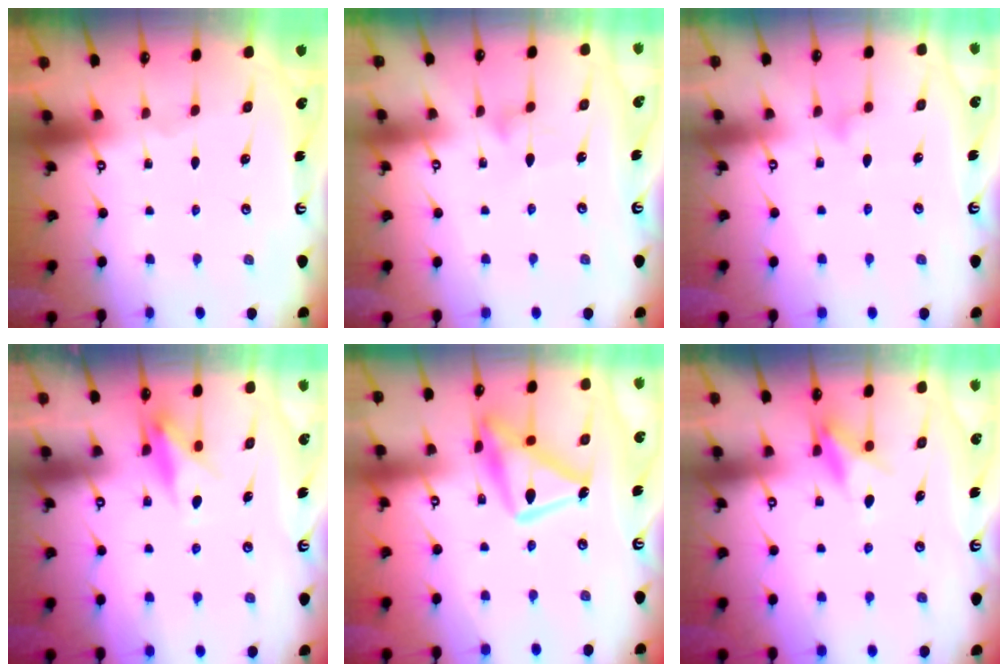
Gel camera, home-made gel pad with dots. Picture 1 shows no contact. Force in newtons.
{"total": 5.4, "press": 5.4, "slide": 0.4}
{"total": 6.9, "press": 6.9, "slide": 0.4}
{"total": 10.0, "press": 10.0, "slide": 0.7}
{"total": 16.5, "press": 16.4, "slide": 1.3}
{"total": 7.6, "press": 7.6, "slide": 0.9}